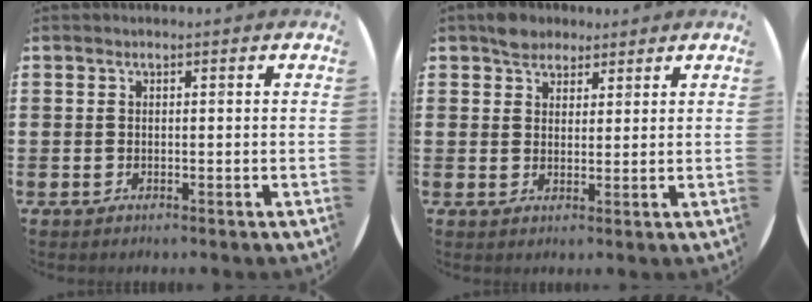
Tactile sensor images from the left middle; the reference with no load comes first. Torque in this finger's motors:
{"motor_torque": [0.71, -0.61, 0.10, 0.04]}